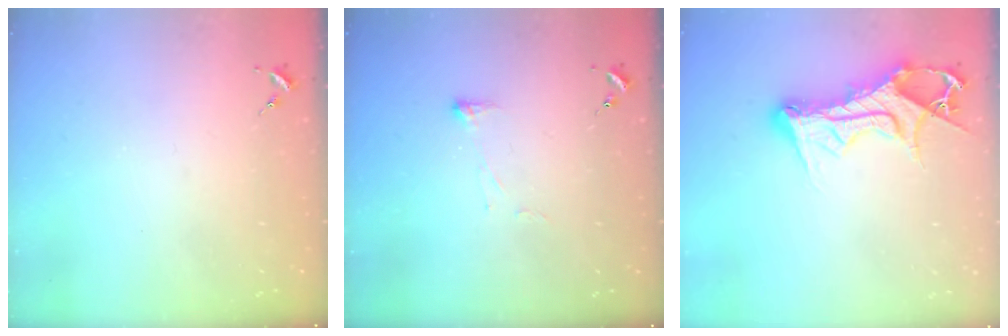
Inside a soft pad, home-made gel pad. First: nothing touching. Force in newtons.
{"total": 3.4, "press": 3.3, "slide": 0.6}
{"total": 13.7, "press": 13.7, "slide": 1.4}